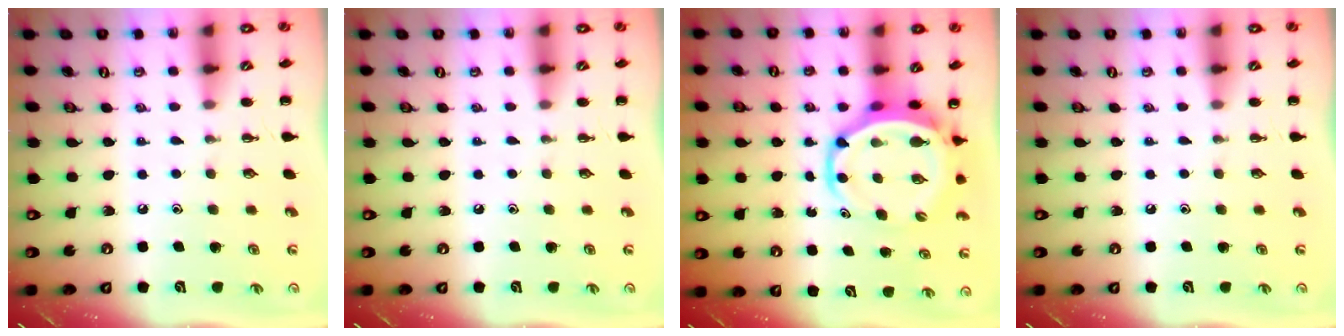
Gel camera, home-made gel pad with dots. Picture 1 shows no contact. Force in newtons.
{"total": 0.0}
{"total": 7.1, "press": 6.7, "slide": 2.1}
{"total": 0.0}